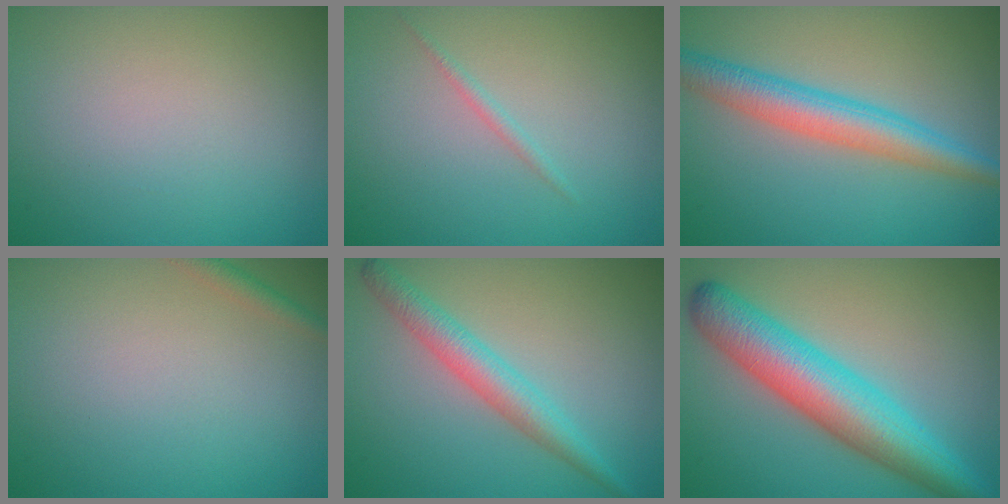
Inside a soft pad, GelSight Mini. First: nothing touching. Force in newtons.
{"total": 0.7, "press": 0.7, "slide": 0.1}
{"total": 4.7, "press": 4.7, "slide": 0.1}
{"total": 1.4, "press": 1.4, "slide": 0.1}
{"total": 3.2, "press": 3.2, "slide": 0.1}
{"total": 8.1, "press": 8.1, "slide": 0.1}